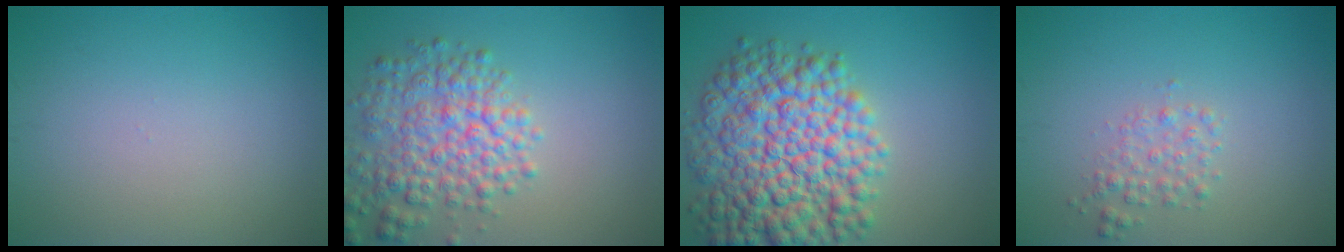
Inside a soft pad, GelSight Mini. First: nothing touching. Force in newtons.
{"total": 5.8, "press": 5.8, "slide": 0.3}
{"total": 11.6, "press": 11.6, "slide": 0.3}
{"total": 1.7, "press": 1.7, "slide": 0.1}